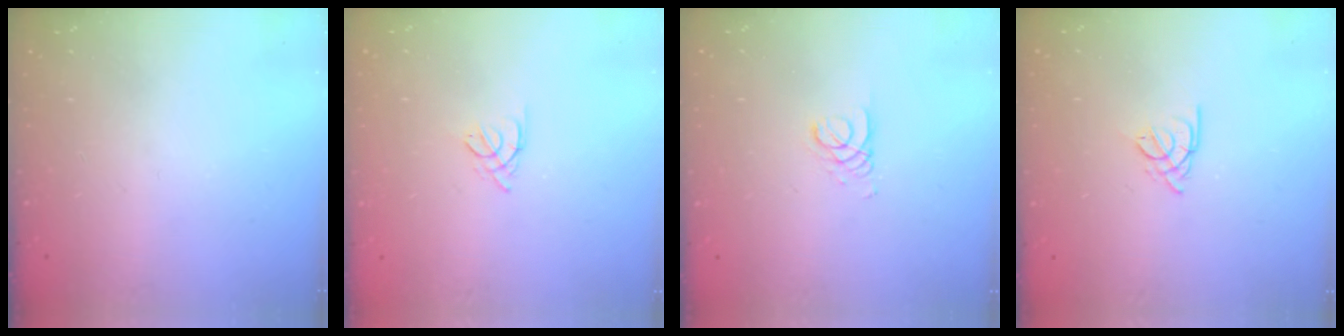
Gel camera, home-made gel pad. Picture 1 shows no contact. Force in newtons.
{"total": 3.0, "press": 2.9, "slide": 0.7}
{"total": 2.7, "press": 2.7, "slide": 0.3}
{"total": 2.7, "press": 2.6, "slide": 0.5}